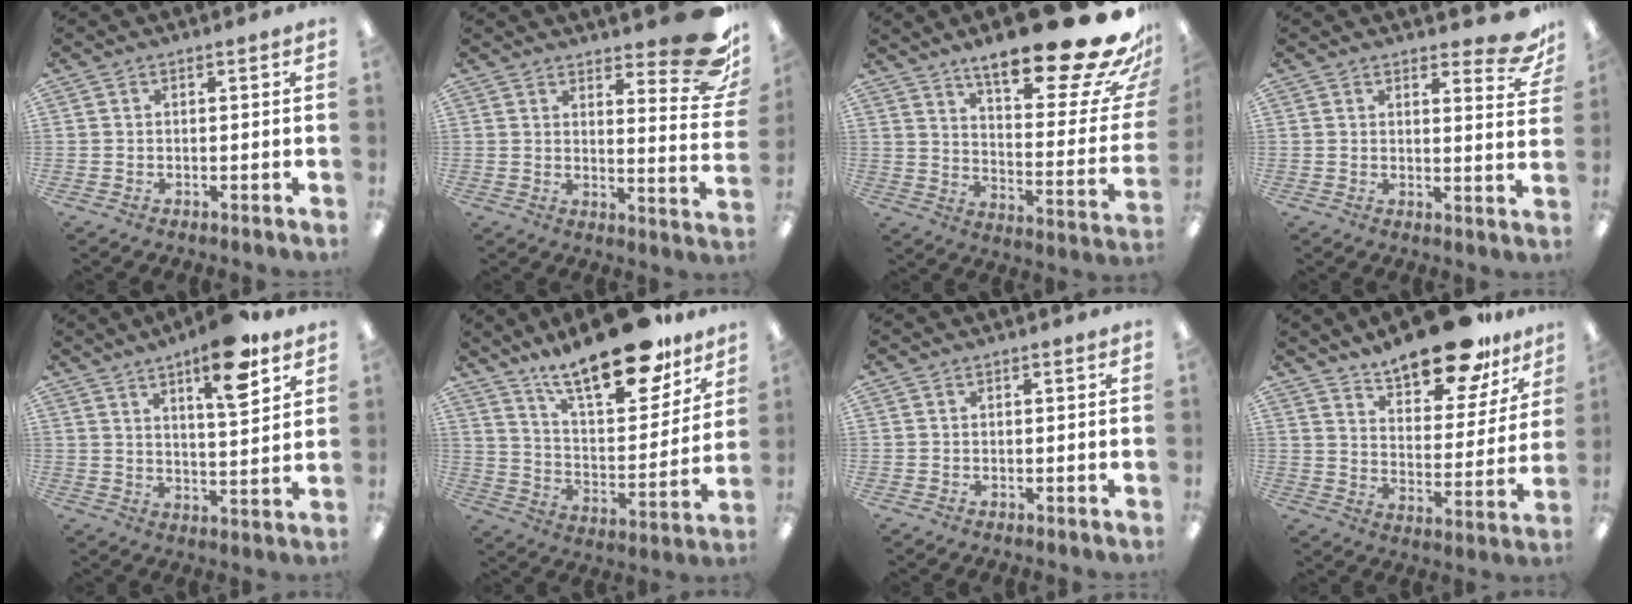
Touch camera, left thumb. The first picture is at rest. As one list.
[{"total": 14.6, "force": [9.8, 4.3, 10.0], "torque": [-0.114, -0.076, 0.161]}, {"total": 26.3, "force": [17.8, 6.6, 18.1], "torque": [-0.253, -0.130, 0.286]}, {"total": 7.5, "force": [5.5, 2.4, 4.5], "torque": [-0.044, -0.036, 0.092]}, {"total": 13.8, "force": [8.6, 4.0, 10.0], "torque": [-0.138, -0.045, 0.135]}, {"total": 23.6, "force": [17.7, 8.0, 13.5], "torque": [-0.207, -0.115, 0.298]}, {"total": 0.0}, {"total": 18.0, "force": [14.9, 5.8, 8.2], "torque": [-0.123, -0.102, 0.255]}]